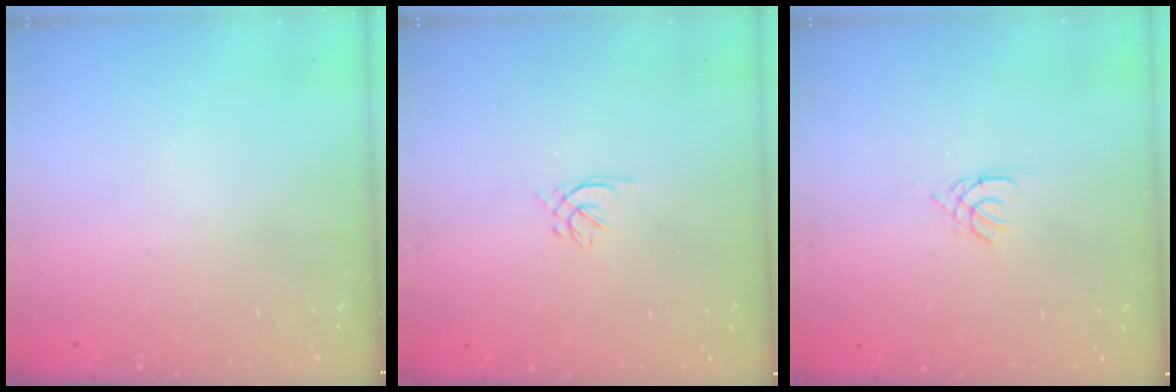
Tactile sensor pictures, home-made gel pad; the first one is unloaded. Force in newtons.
{"total": 1.4, "press": 1.3, "slide": 0.5}
{"total": 1.4, "press": 1.4, "slide": 0.3}